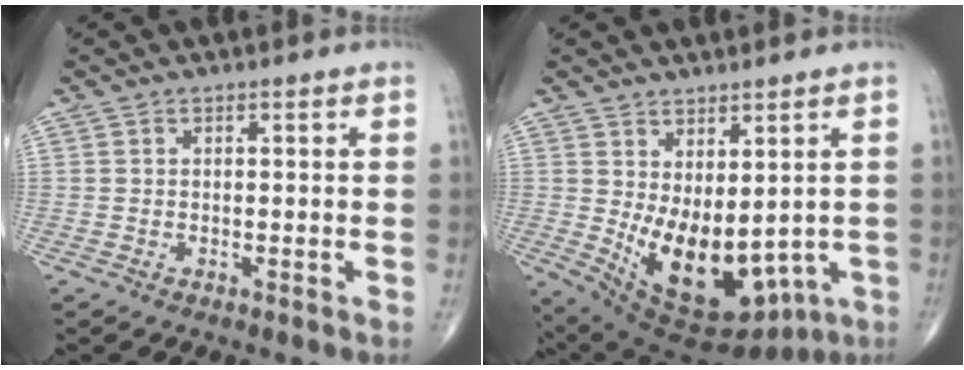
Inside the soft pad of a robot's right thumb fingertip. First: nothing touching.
{"total": 15.5, "force": [-1.0, 8.6, 12.8], "torque": [-0.191, -0.021, 0.019]}